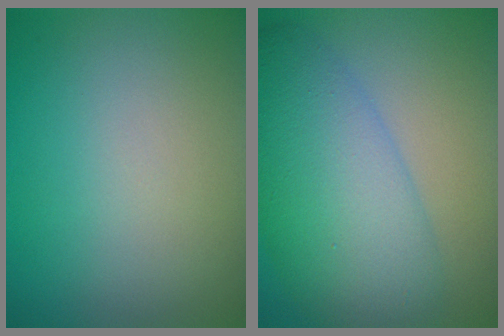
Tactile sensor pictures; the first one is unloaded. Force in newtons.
{"total": 9.0, "press": 9.0, "slide": 0.0}